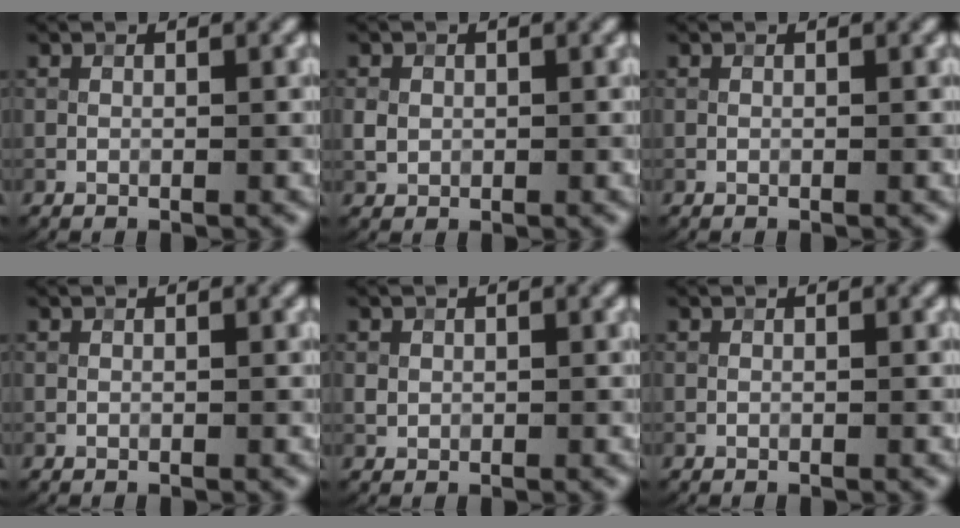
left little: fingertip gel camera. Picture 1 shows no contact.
{"total": 1.3, "force": [0.1, 1.2, 0.5], "torque": [-0.007, -0.002, 0.001]}
{"total": 0.0}
{"total": 0.0}
{"total": 0.7, "force": [0.2, 0.7, 0.2], "torque": [-0.001, -0.003, 0.004]}
{"total": 0.0}